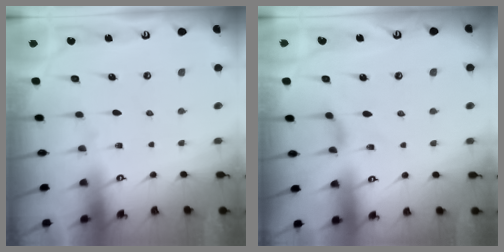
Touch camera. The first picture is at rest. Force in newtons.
{"total": 2.3, "press": 2.2, "slide": 0.6}